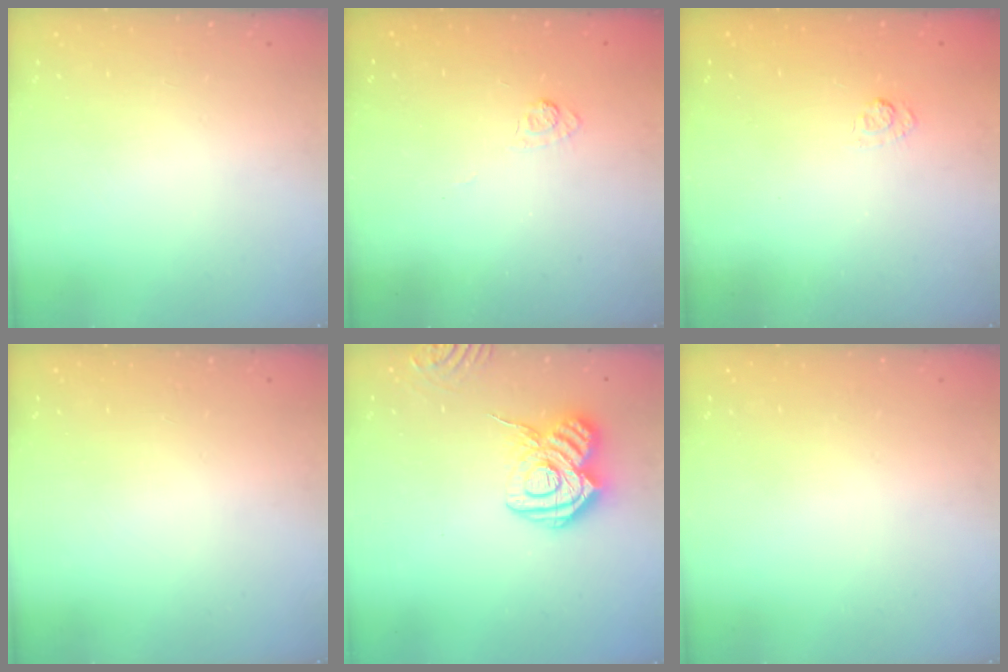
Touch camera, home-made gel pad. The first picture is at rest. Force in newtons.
{"total": 3.3, "press": 3.0, "slide": 1.4}
{"total": 2.7, "press": 2.3, "slide": 1.5}
{"total": 0.0}
{"total": 14.5, "press": 14.4, "slide": 1.4}
{"total": 0.0}